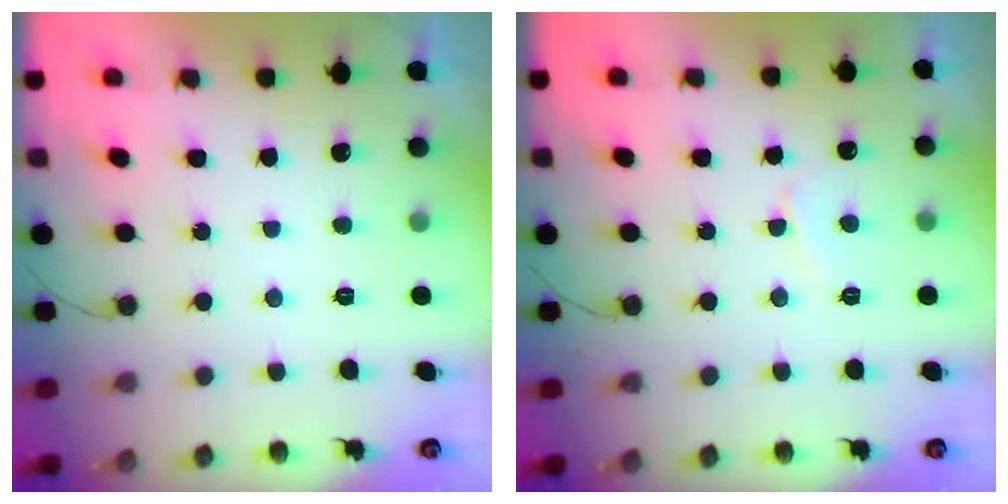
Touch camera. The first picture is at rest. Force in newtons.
{"total": 3.9, "press": 3.8, "slide": 0.4}